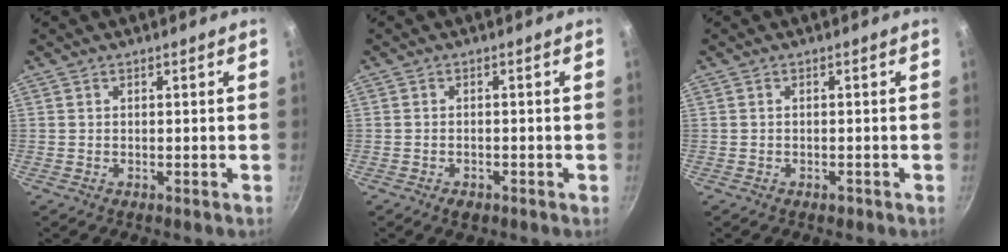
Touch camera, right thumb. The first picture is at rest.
{"total": 2.3, "force": [-1.4, 1.3, 1.2], "torque": [-0.021, 0.009, -0.018]}
{"total": 1.1, "force": [-0.6, 0.6, 0.6], "torque": [-0.011, 0.006, -0.005]}